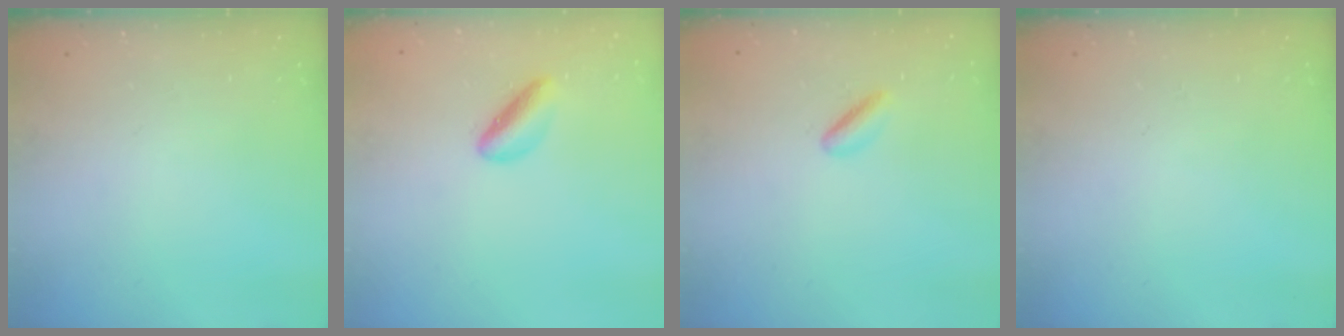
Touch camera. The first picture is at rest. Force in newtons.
{"total": 4.0, "press": 4.0, "slide": 0.7}
{"total": 3.6, "press": 3.4, "slide": 1.3}
{"total": 0.0}